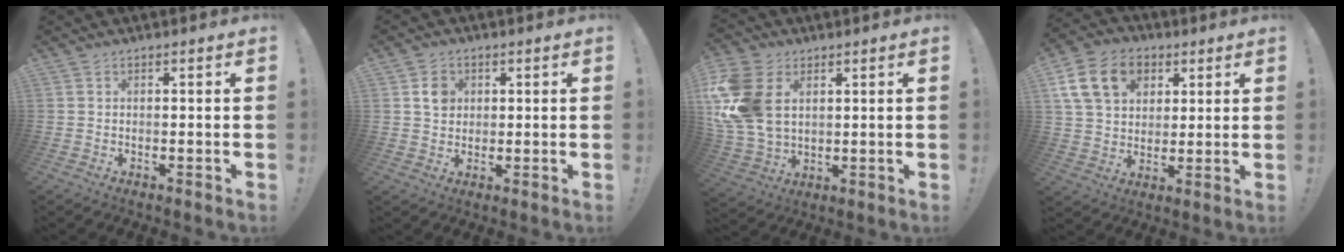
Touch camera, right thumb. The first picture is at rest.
{"total": 5.0, "force": [1.5, 4.3, 1.9], "torque": [-0.011, -0.004, 0.024]}
{"total": 18.3, "force": [4.2, 13.1, 12.0], "torque": [-0.248, -0.017, 0.083]}
{"total": 17.2, "force": [6.3, 12.9, 9.5], "torque": [-0.146, -0.016, 0.123]}